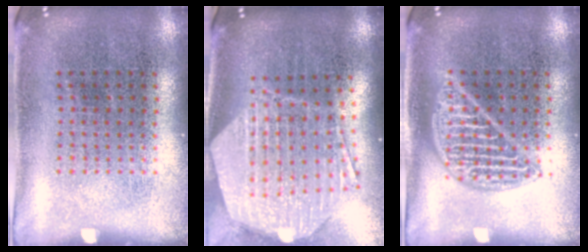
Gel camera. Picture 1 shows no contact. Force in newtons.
{"total": 2.9, "press": 2.3, "slide": 1.8}
{"total": 2.1, "press": 2.1, "slide": 0.3}